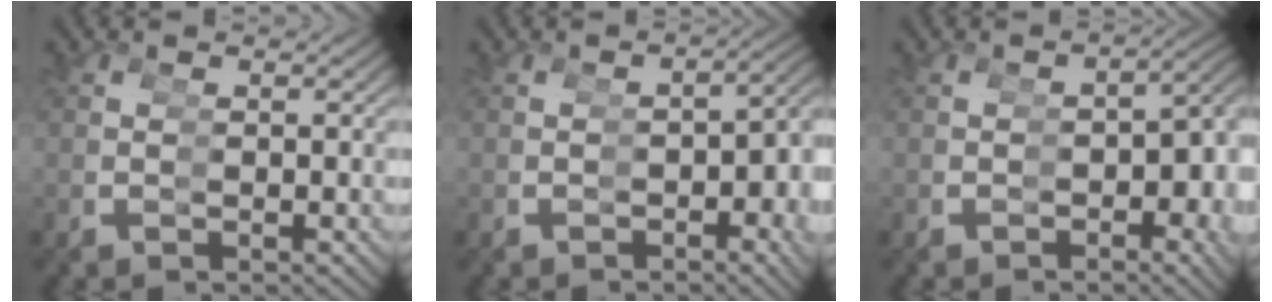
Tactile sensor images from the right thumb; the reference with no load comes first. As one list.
[{"total": 5.5, "force": [-0.7, 3.0, 4.6], "torque": [-0.052, 0.002, -0.013]}, {"total": 6.4, "force": [-1.0, 3.8, 5.1], "torque": [-0.061, -0.005, -0.014]}]